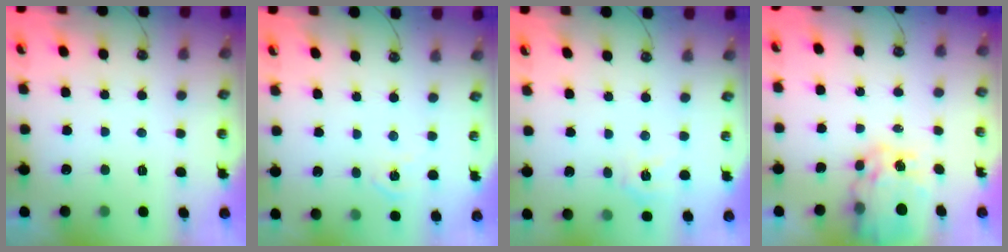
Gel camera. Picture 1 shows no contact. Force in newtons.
{"total": 4.7, "press": 4.7, "slide": 0.6}
{"total": 7.8, "press": 7.8, "slide": 0.9}
{"total": 10.8, "press": 10.8, "slide": 1.1}